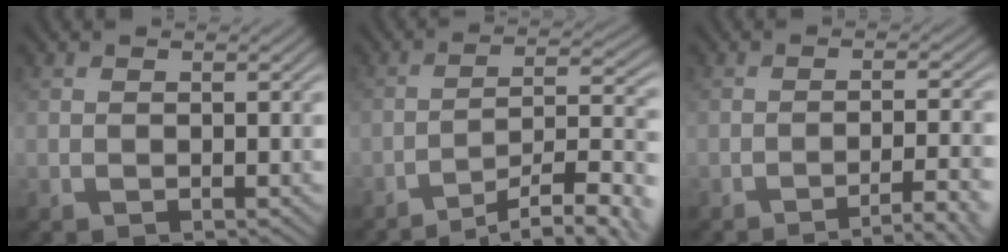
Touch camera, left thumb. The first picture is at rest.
{"total": 11.8, "force": [-8.8, 2.5, 7.4], "torque": [-0.111, 0.006, -0.126]}
{"total": 6.6, "force": [-4.3, 1.1, 4.9], "torque": [-0.066, 0.012, -0.065]}